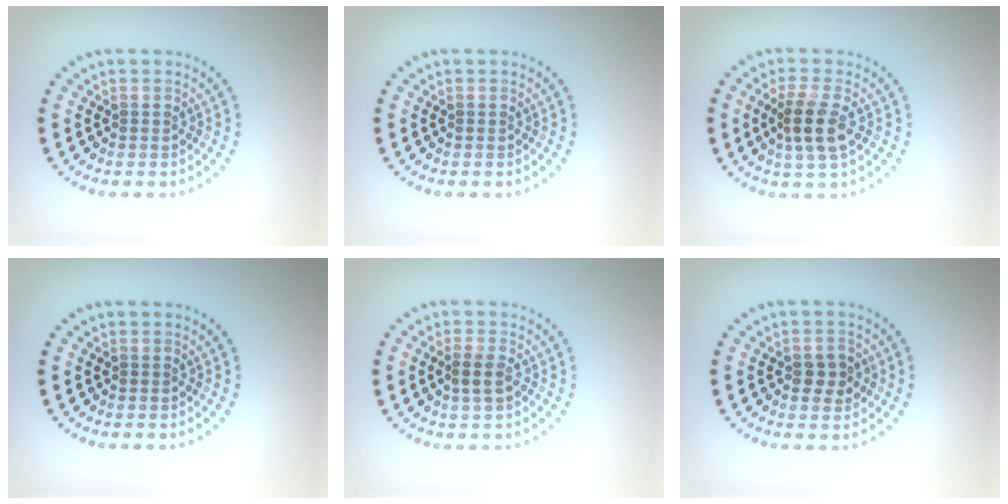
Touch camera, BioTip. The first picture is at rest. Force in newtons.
{"total": 0.0}
{"total": 3.6, "press": 3.4, "slide": 1.3}
{"total": 0.0}
{"total": 1.4, "press": 1.3, "slide": 0.6}
{"total": 2.1, "press": 2.1, "slide": 0.2}